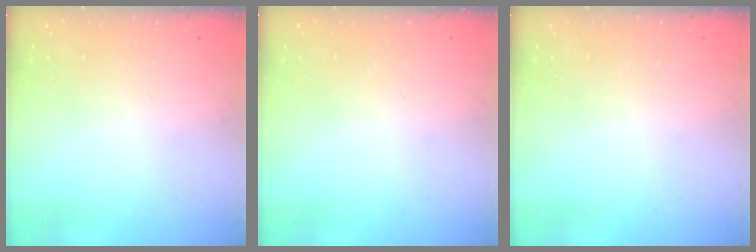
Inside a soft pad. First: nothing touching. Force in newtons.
{"total": 0.0}
{"total": 0.0}